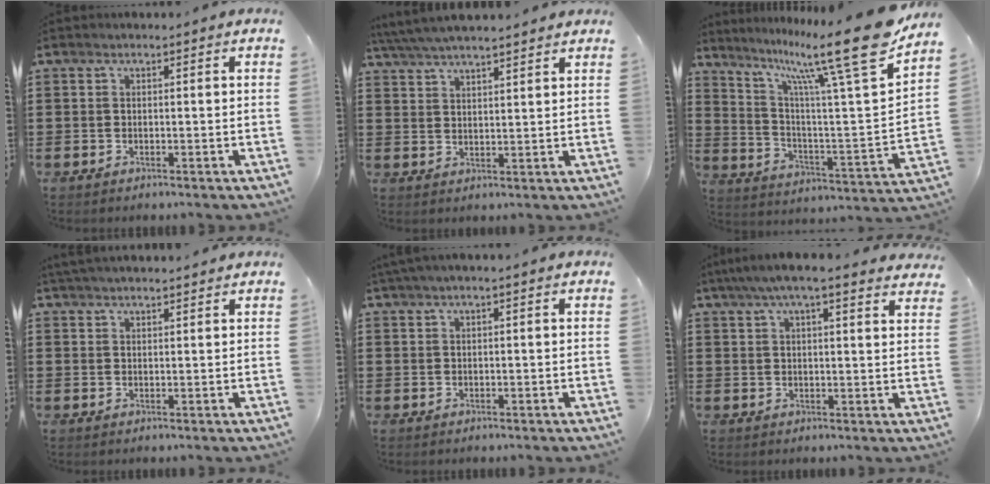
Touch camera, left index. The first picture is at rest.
{"total": 4.6, "force": [4.3, 0.1, 1.7], "torque": [-0.046, -0.012, 0.077]}
{"total": 17.3, "force": [12.4, 0.9, 12.0], "torque": [-0.224, -0.080, 0.191]}
{"total": 2.4, "force": [2.3, 0.0, 0.6], "torque": [-0.017, 0.000, 0.045]}
{"total": 1.5, "force": [0.9, -0.1, 1.2], "torque": [-0.023, 0.000, 0.016]}
{"total": 5.9, "force": [4.8, 0.2, 3.4], "torque": [-0.077, -0.008, 0.085]}